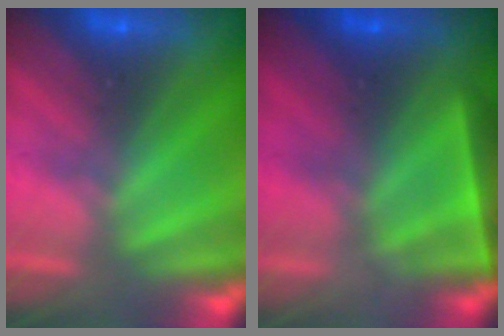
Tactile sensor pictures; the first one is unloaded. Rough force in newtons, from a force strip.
{"total": 4.5}